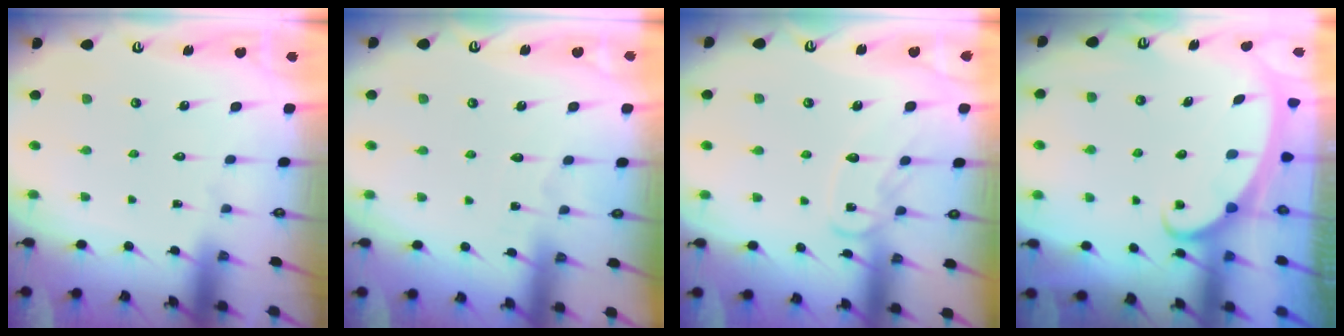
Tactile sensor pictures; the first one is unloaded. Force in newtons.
{"total": 2.7, "press": 2.7, "slide": 0.3}
{"total": 10.3, "press": 10.2, "slide": 0.7}
{"total": 2.4, "press": 2.3, "slide": 0.4}